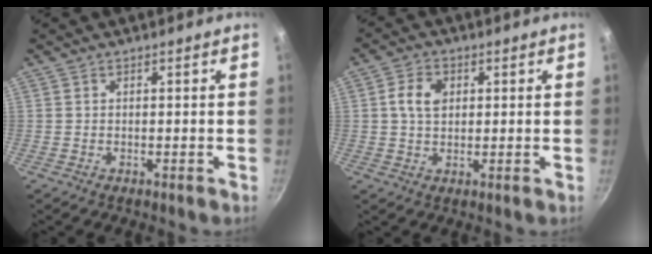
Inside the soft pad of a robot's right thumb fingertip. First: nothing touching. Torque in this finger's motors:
{"motor_torque": [0.59, 0.68, 0.62, -0.31, 0.12]}